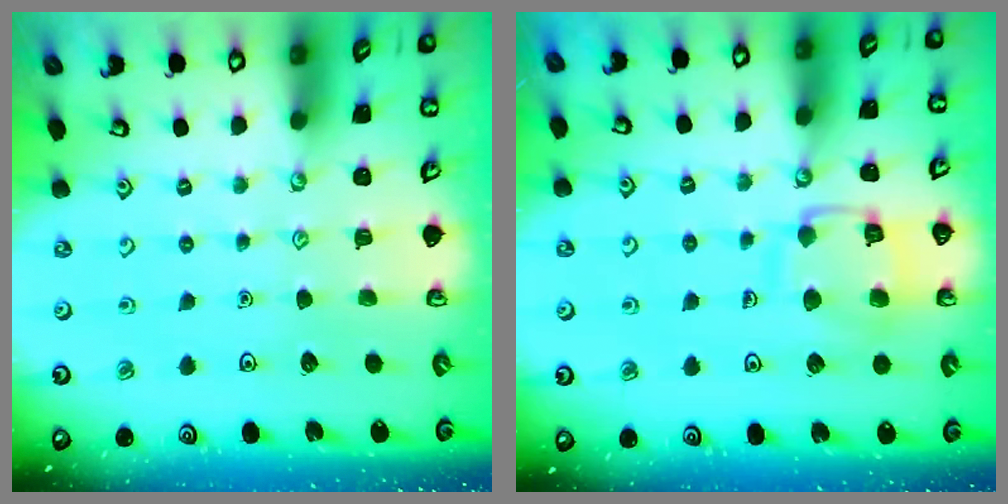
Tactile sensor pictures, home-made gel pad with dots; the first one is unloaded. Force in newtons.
{"total": 11.2, "press": 11.2, "slide": 1.0}